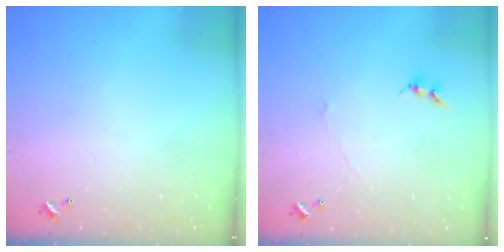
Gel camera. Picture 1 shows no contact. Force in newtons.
{"total": 1.5, "press": 1.4, "slide": 0.5}